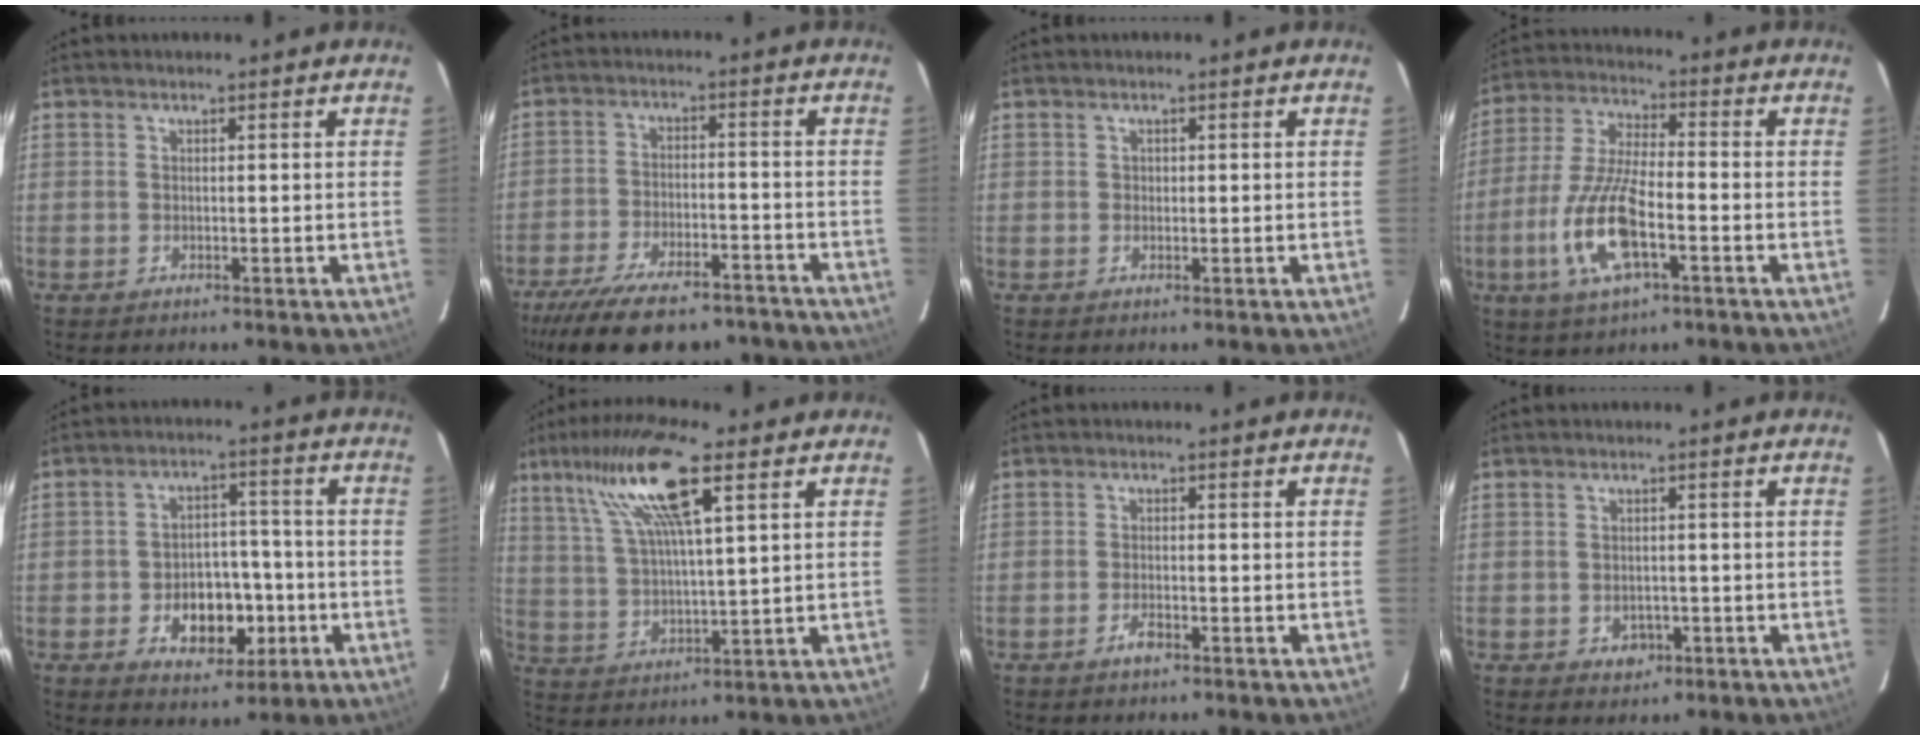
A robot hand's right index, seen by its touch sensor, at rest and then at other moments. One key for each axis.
{"total": 21.1, "fx": -17.1, "fy": 7.2, "fz": 10.1, "tx": -0.208, "ty": -0.020, "tz": -0.247}
{"total": 0.0}
{"total": 13.9, "fx": -4.9, "fy": 4.4, "fz": 12.2, "tx": -0.264, "ty": -0.009, "tz": -0.096}
{"total": 10.3, "fx": -3.7, "fy": 7.1, "fz": 6.6, "tx": -0.124, "ty": 0.015, "tz": -0.040}
{"total": 14.6, "fx": 7.5, "fy": 2.6, "fz": 12.2, "tx": -0.232, "ty": 0.019, "tz": 0.146}
{"total": 2.2, "fx": -1.4, "fy": 0.9, "fz": 1.4, "tx": -0.032, "ty": 0.000, "tz": -0.028}
{"total": 3.2, "fx": -1.1, "fy": 2.7, "fz": 1.3, "tx": -0.028, "ty": 0.003, "tz": -0.004}